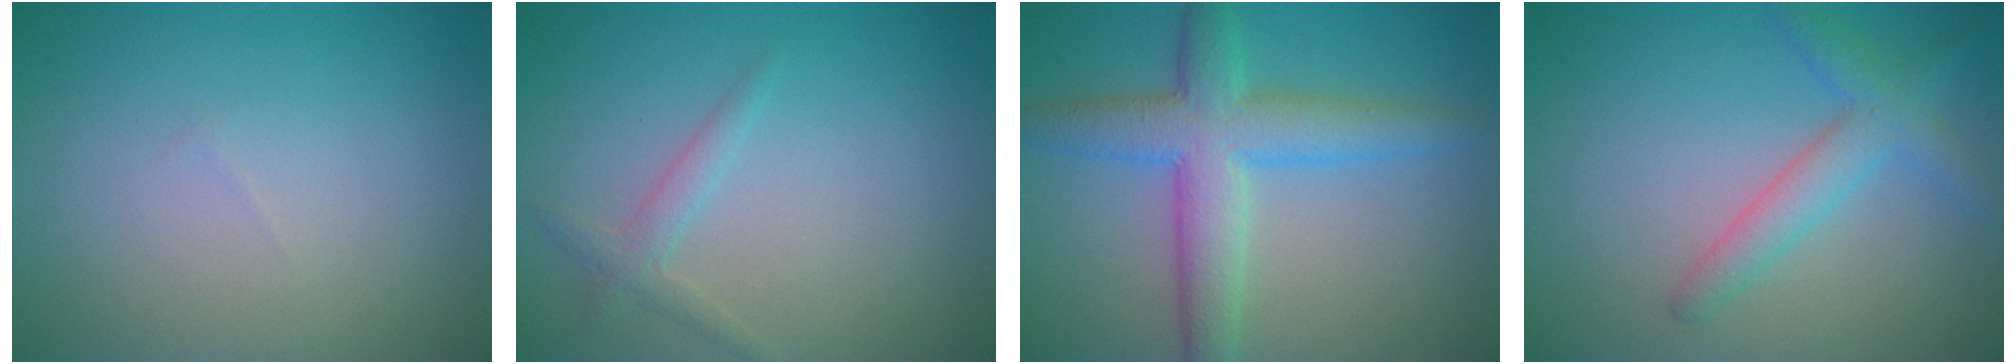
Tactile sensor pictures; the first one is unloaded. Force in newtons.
{"total": 1.6, "press": 1.6, "slide": 0.1}
{"total": 6.0, "press": 6.0, "slide": 0.1}
{"total": 3.2, "press": 3.2, "slide": 0.1}